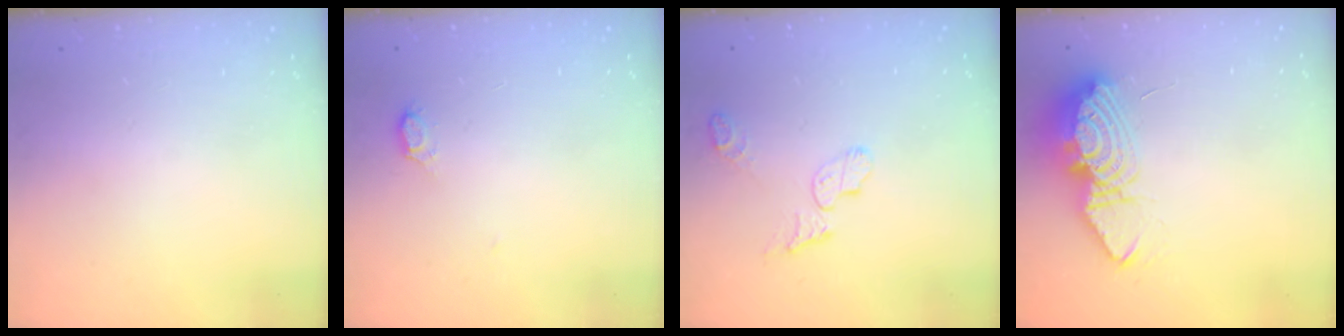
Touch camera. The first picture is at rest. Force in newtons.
{"total": 2.6, "press": 2.6, "slide": 0.2}
{"total": 6.8, "press": 6.8, "slide": 0.4}
{"total": 12.6, "press": 12.5, "slide": 1.3}